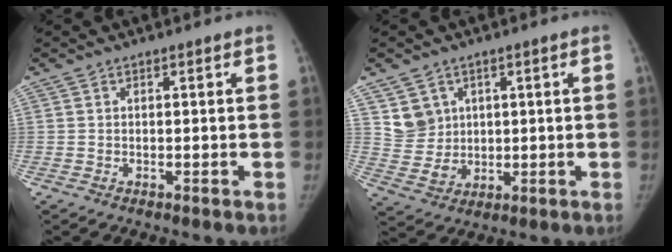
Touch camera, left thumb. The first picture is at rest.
{"total": 6.7, "force": [2.4, 6.0, 1.7], "torque": [-0.005, -0.019, 0.058]}